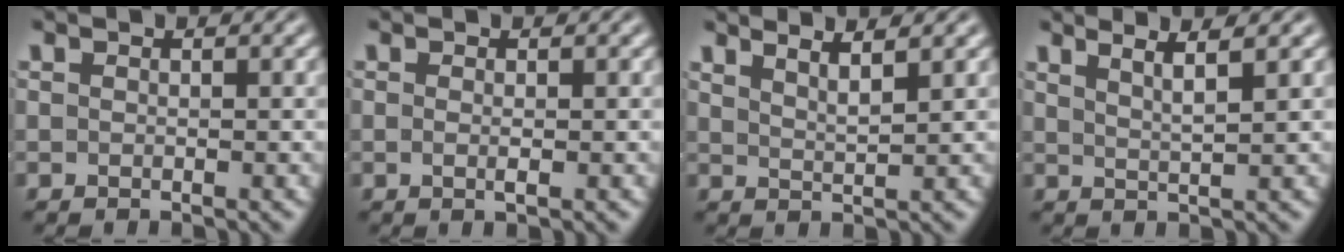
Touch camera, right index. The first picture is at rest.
{"total": 0.8, "force": [-0.3, -0.4, 0.7], "torque": [-0.012, -0.006, -0.002]}
{"total": 3.1, "force": [2.5, -0.3, 1.8], "torque": [-0.021, -0.003, 0.047]}
{"total": 3.2, "force": [2.4, -0.4, 2.2], "torque": [-0.026, -0.001, 0.046]}